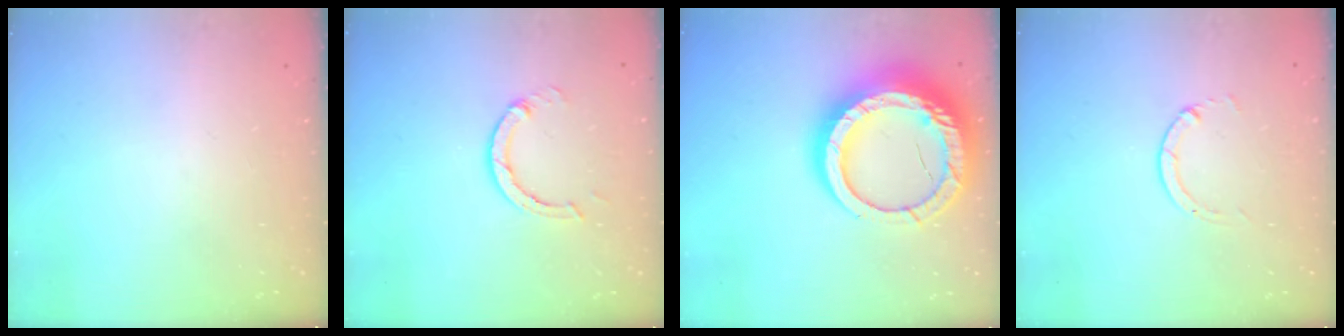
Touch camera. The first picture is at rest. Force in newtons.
{"total": 3.7, "press": 3.7, "slide": 0.1}
{"total": 22.8, "press": 22.7, "slide": 2.3}
{"total": 1.3, "press": 1.3, "slide": 0.2}